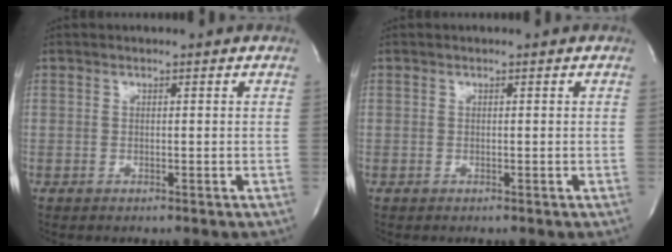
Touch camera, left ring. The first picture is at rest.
{"total": 0.0}